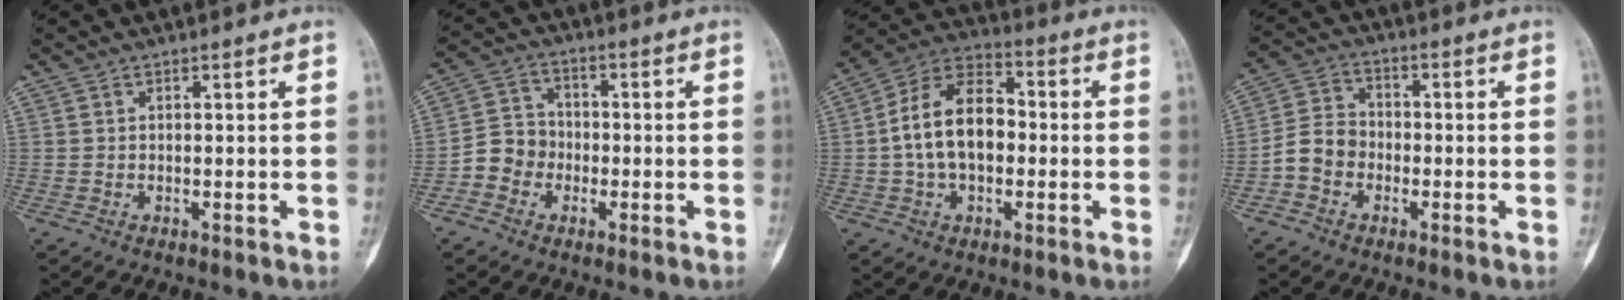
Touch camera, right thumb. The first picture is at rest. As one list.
[{"total": 6.6, "force": [-2.3, 5.8, 2.1], "torque": [-0.014, 0.025, -0.054]}, {"total": 14.2, "force": [-0.3, 9.0, 11.0], "torque": [-0.180, 0.036, -0.015]}, {"total": 6.6, "force": [-2.3, 5.4, 3.1], "torque": [-0.046, 0.028, -0.054]}]